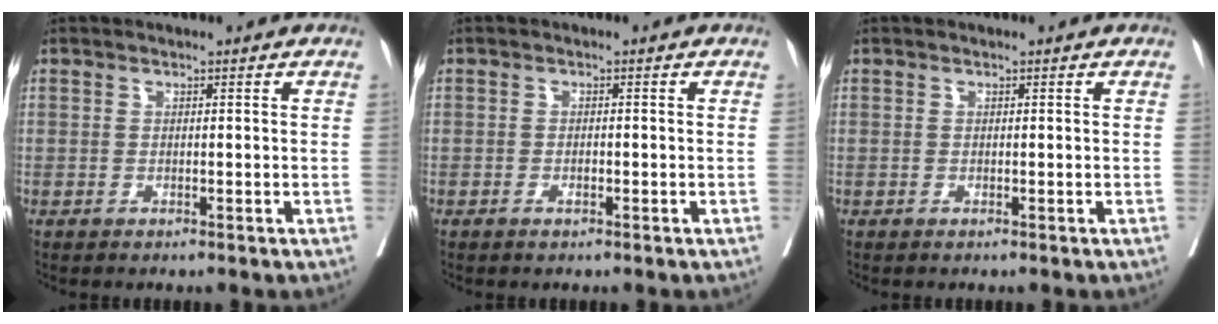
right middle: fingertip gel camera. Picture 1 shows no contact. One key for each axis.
{"total": 0.9, "fx": -0.5, "fy": 0.3, "fz": 0.7, "tx": -0.013, "ty": 0.000, "tz": -0.007}
{"total": 0.0}